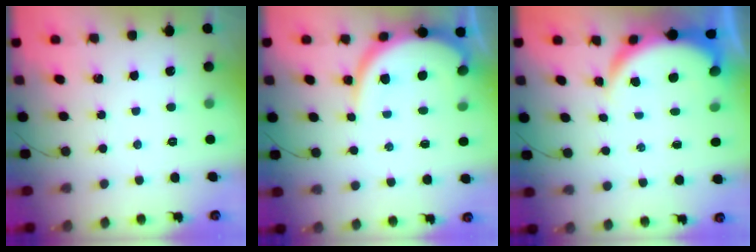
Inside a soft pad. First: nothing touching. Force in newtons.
{"total": 9.0, "press": 9.0, "slide": 1.0}
{"total": 5.4, "press": 5.4, "slide": 0.4}